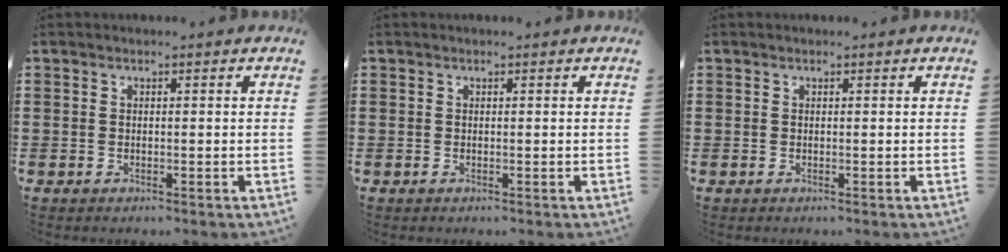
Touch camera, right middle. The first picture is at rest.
{"total": 0.0}
{"total": 0.0}